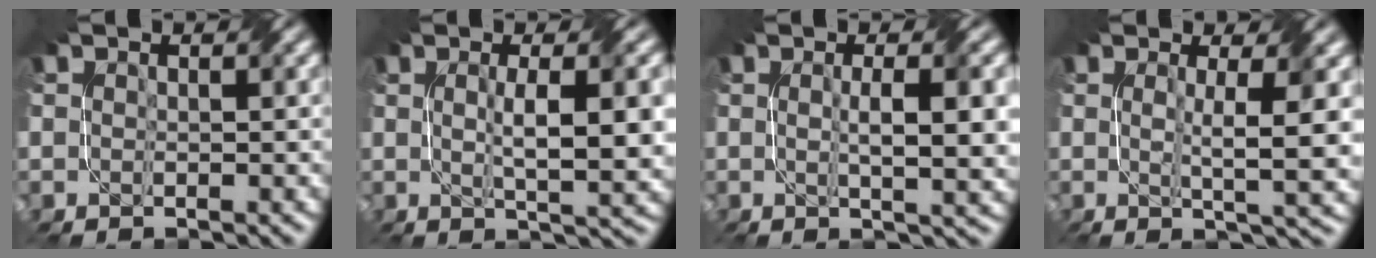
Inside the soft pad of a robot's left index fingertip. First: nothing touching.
{"total": 6.7, "force": [0.5, 1.6, 6.4], "torque": [-0.095, 0.001, 0.013]}
{"total": 6.1, "force": [0.3, 1.4, 5.9], "torque": [-0.076, 0.005, 0.006]}
{"total": 5.3, "force": [0.6, 0.9, 5.2], "torque": [-0.081, -0.006, 0.010]}